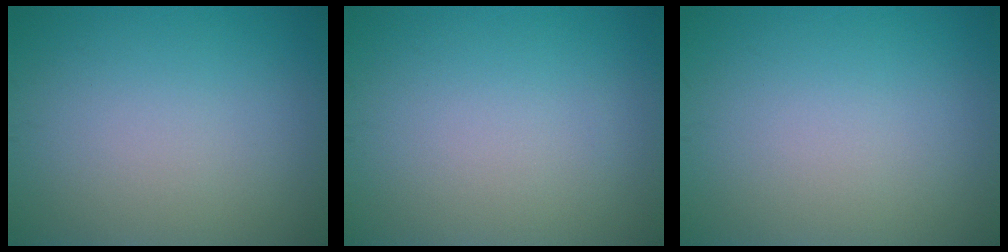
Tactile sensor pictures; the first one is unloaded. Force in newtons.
{"total": 0.0}
{"total": 0.0}